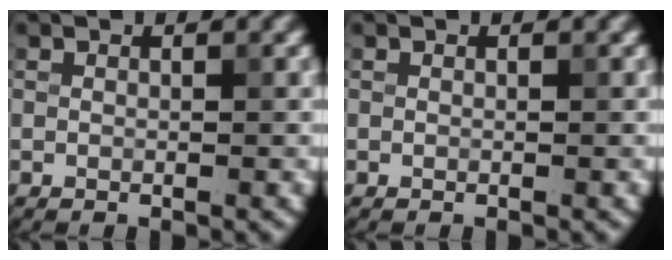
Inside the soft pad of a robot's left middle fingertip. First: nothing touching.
{"total": 0.0}